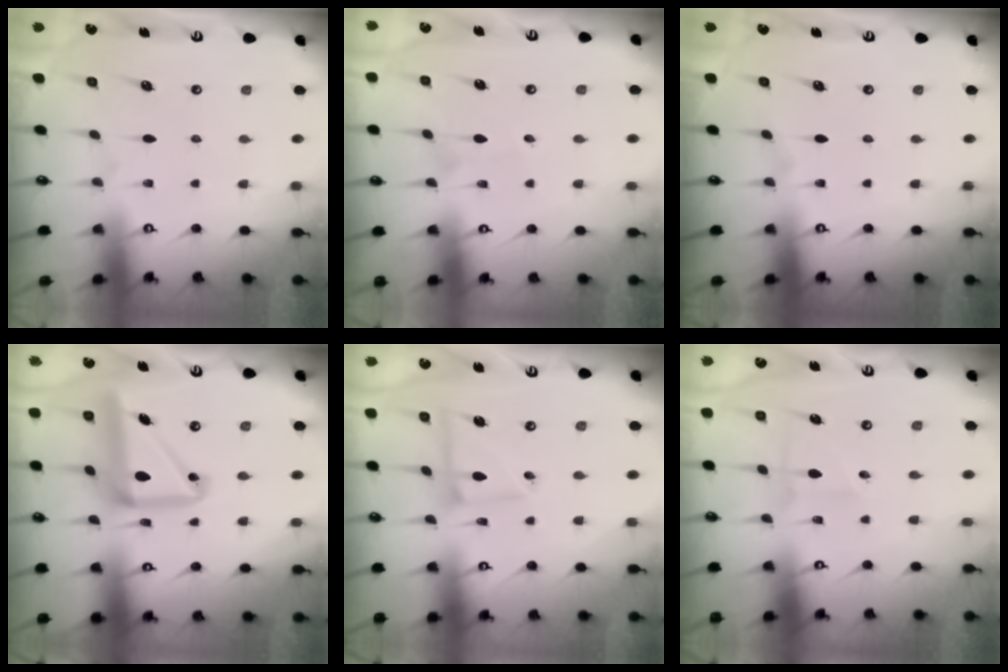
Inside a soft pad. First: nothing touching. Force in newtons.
{"total": 1.1, "press": 1.1, "slide": 0.1}
{"total": 0.0}
{"total": 15.3, "press": 15.3, "slide": 1.5}
{"total": 7.7, "press": 7.7, "slide": 0.6}
{"total": 2.4, "press": 2.2, "slide": 1.0}